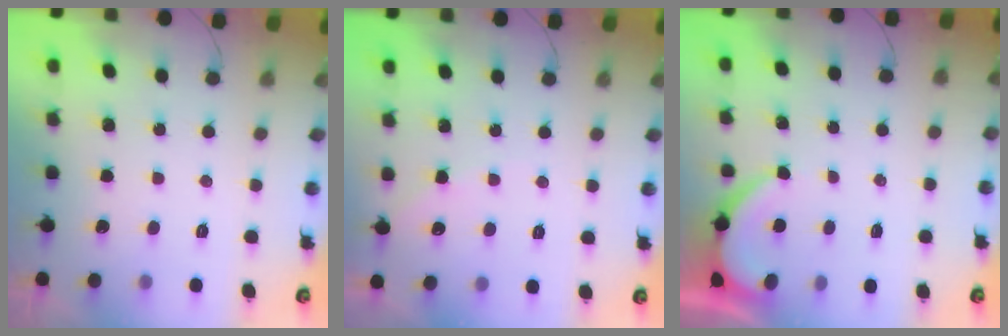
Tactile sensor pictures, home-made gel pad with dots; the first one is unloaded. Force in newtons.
{"total": 3.5, "press": 3.5, "slide": 0.5}
{"total": 2.6, "press": 2.6, "slide": 0.3}